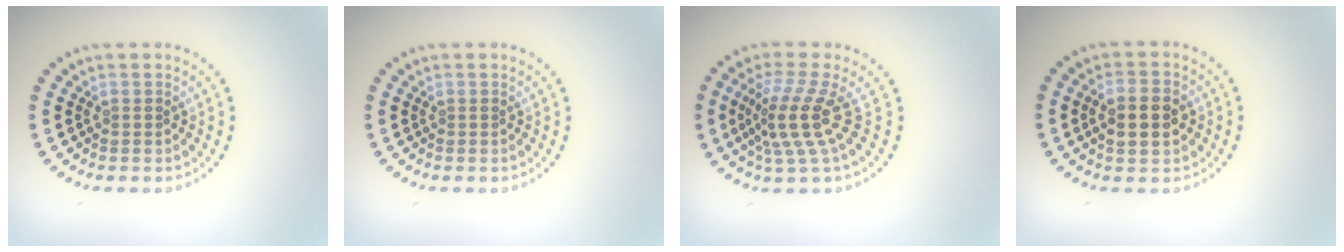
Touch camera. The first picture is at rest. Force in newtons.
{"total": 0.0}
{"total": 4.1, "press": 2.8, "slide": 3.1}
{"total": 3.4, "press": 3.4, "slide": 0.3}